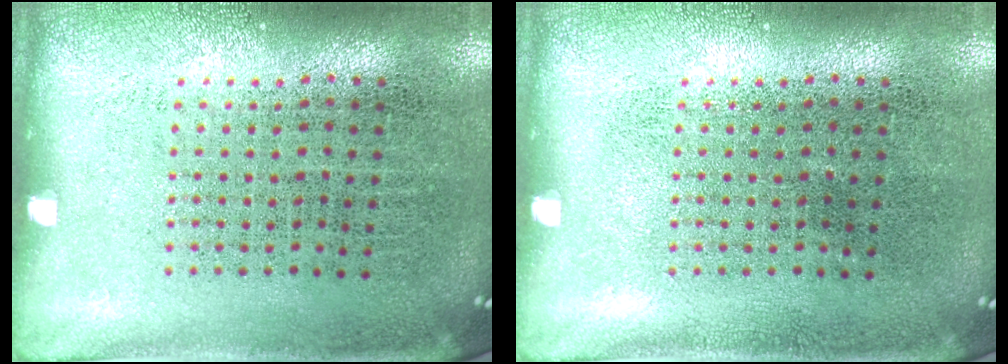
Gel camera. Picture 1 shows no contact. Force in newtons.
{"total": 0.0}